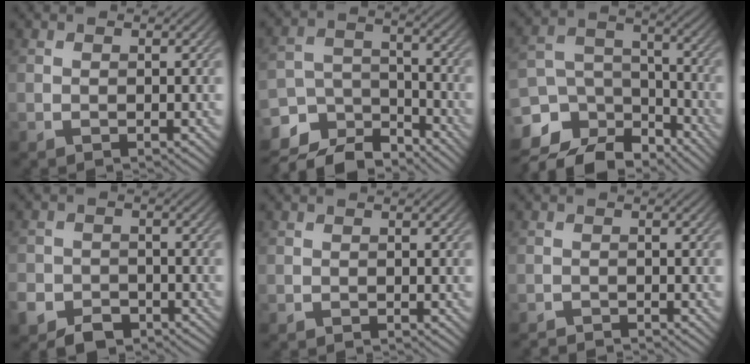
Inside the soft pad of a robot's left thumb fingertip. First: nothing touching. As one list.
[{"total": 11.5, "force": [-9.9, 5.0, 3.0], "torque": [-0.068, -0.010, -0.153]}, {"total": 14.4, "force": [-11.2, 7.9, 4.4], "torque": [-0.138, -0.031, -0.154]}, {"total": 5.9, "force": [-4.1, 3.7, 2.0], "torque": [-0.035, -0.011, -0.072]}, {"total": 0.0}, {"total": 1.7, "force": [-1.7, 0.1, 0.2], "torque": [-0.005, -0.003, -0.033]}]